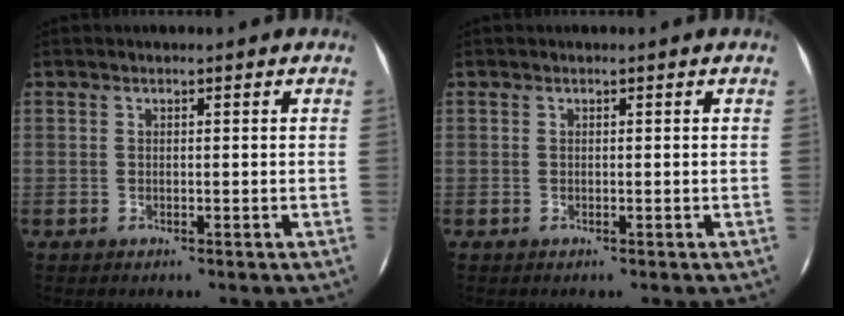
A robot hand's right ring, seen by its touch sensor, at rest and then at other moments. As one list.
[{"total": 0.0}]